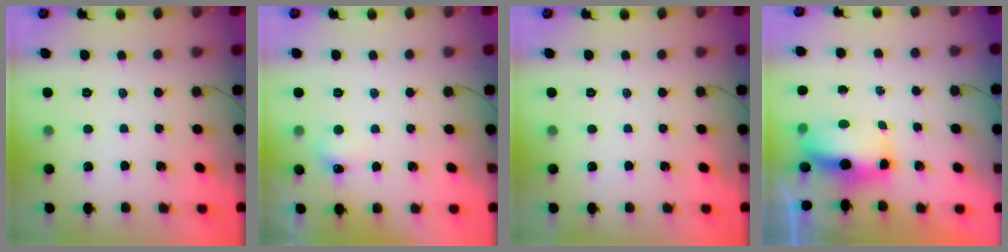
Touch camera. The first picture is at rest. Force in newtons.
{"total": 4.9, "press": 4.8, "slide": 0.9}
{"total": 0.0}
{"total": 13.9, "press": 9.2, "slide": 10.5}